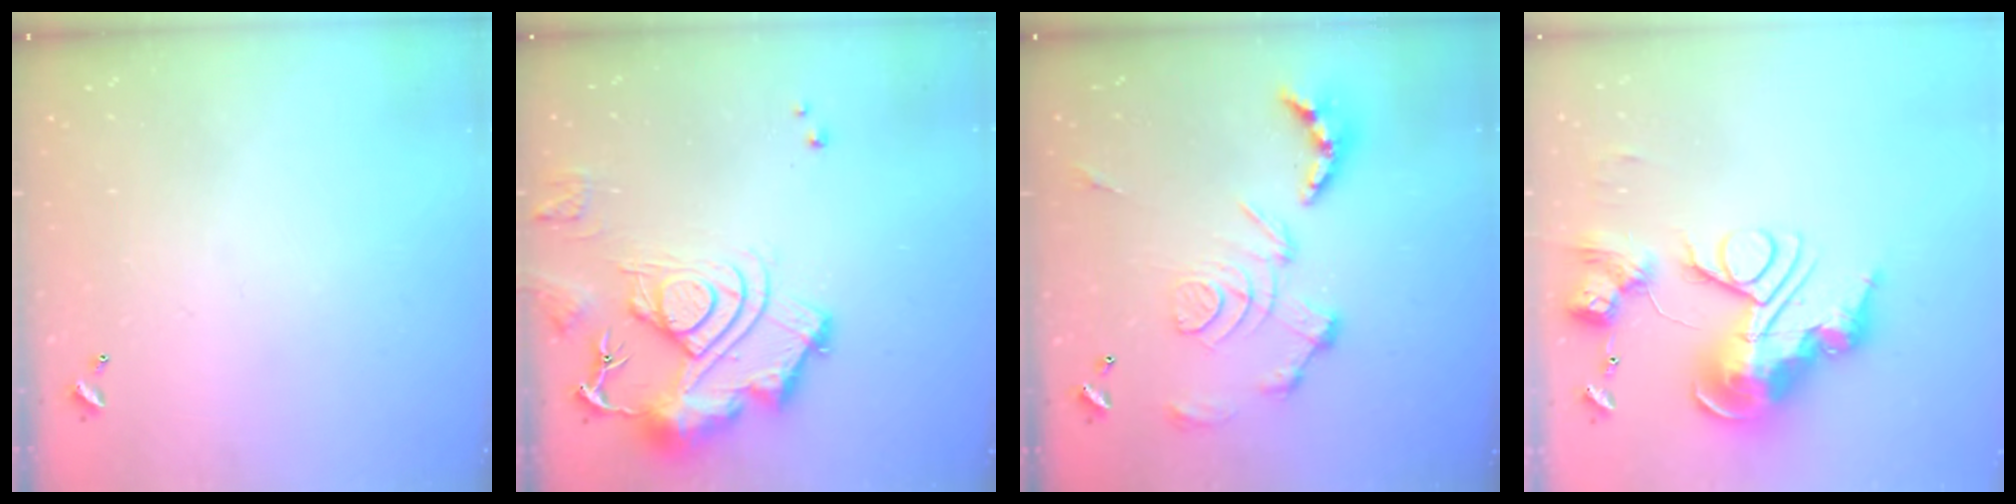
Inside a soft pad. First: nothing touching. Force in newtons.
{"total": 16.2, "press": 16.1, "slide": 1.7}
{"total": 3.4, "press": 2.7, "slide": 2.0}
{"total": 0.9, "press": 0.9, "slide": 0.0}